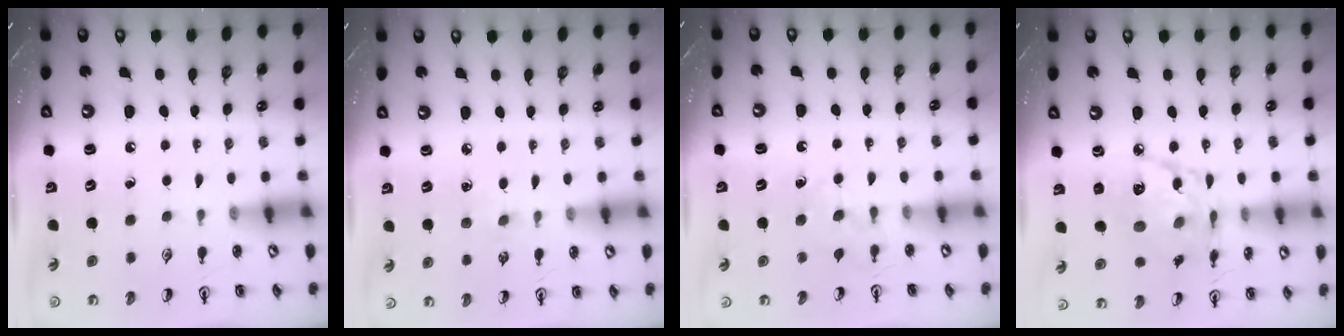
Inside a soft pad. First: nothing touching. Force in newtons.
{"total": 2.8, "press": 2.8, "slide": 0.4}
{"total": 4.6, "press": 4.5, "slide": 0.6}
{"total": 14.4, "press": 14.3, "slide": 0.8}